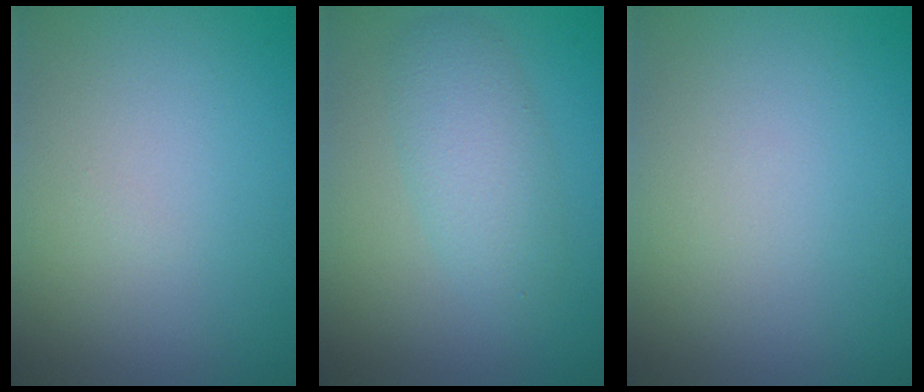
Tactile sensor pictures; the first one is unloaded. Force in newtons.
{"total": 3.4, "press": 3.4, "slide": 0.1}
{"total": 0.0}